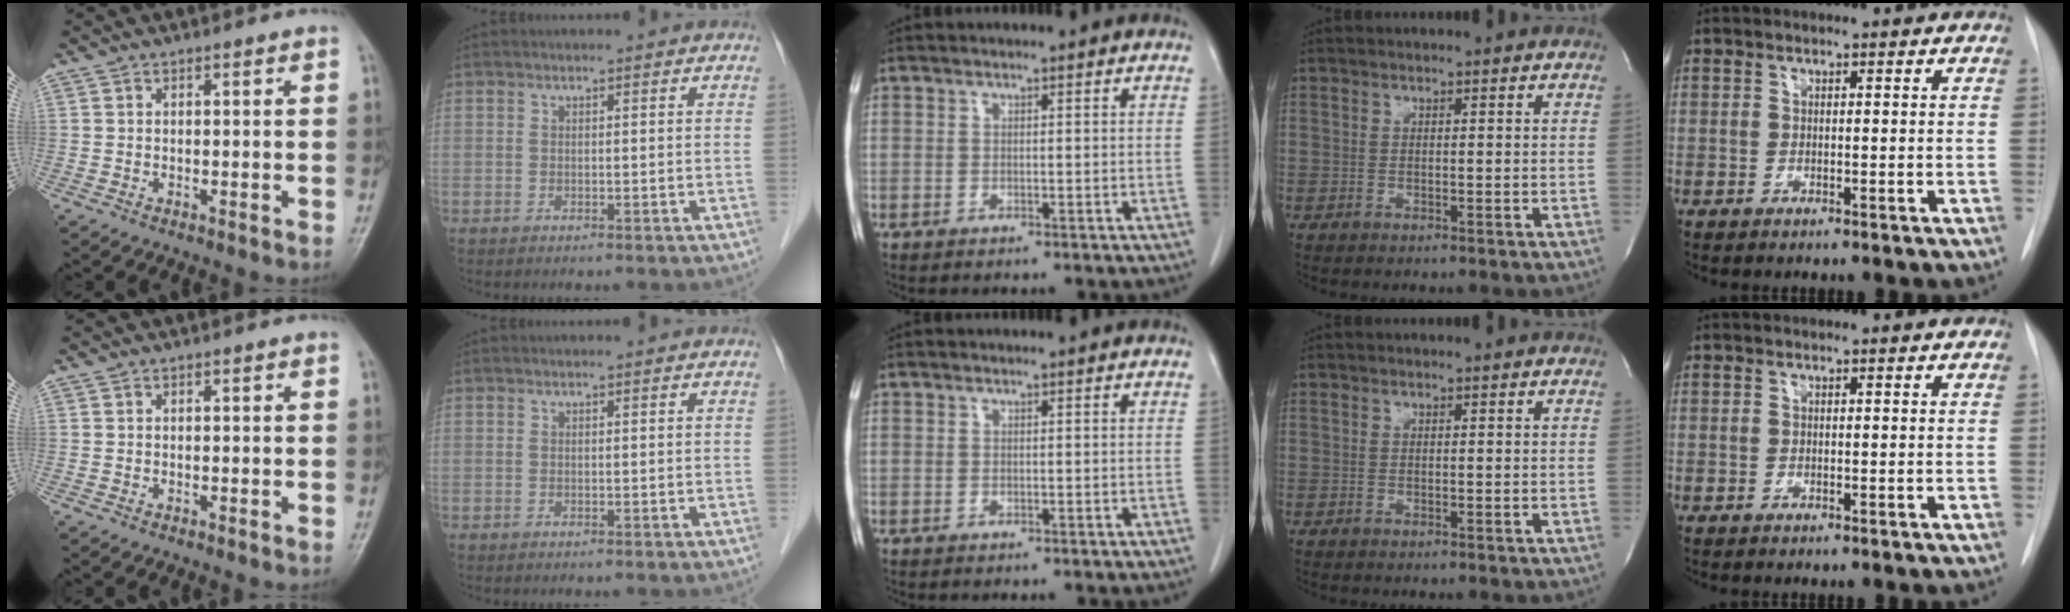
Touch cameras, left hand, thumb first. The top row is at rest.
{}